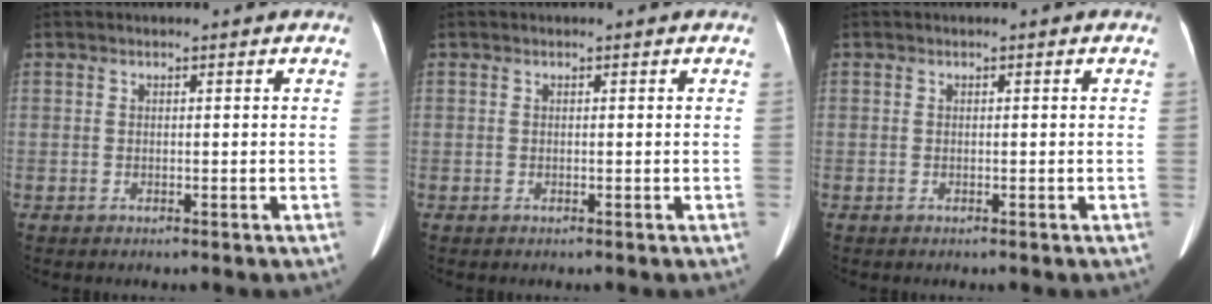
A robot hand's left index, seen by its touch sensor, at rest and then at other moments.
{"total": 0.0}
{"total": 0.0}